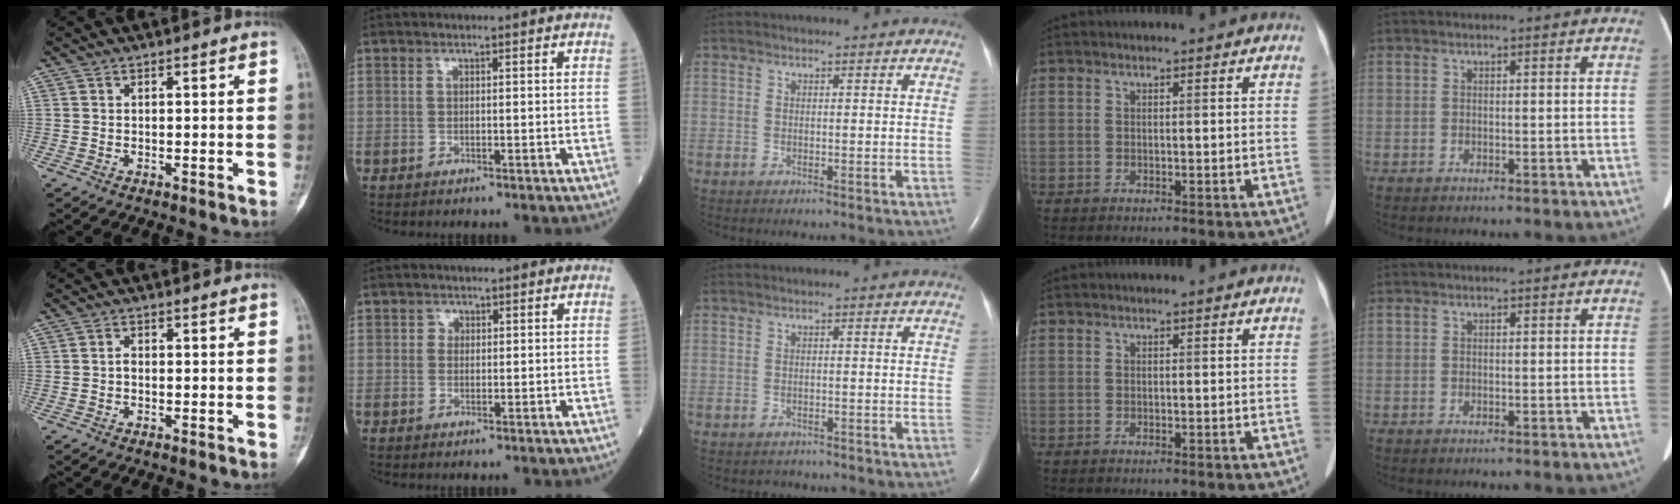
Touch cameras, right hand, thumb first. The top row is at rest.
{"thumb": {"total": 1.1, "force": [-0.2, 0.8, 0.7], "torque": [-0.008, 0.003, -0.006]}, "index": {"total": 1.0, "force": [0.3, 0.9, 0.3], "torque": [-0.002, -0.001, 0.004]}, "middle": {"total": 1.3, "force": [-1.1, 0.7, -0.2], "torque": [-0.003, 0.000, -0.016]}}